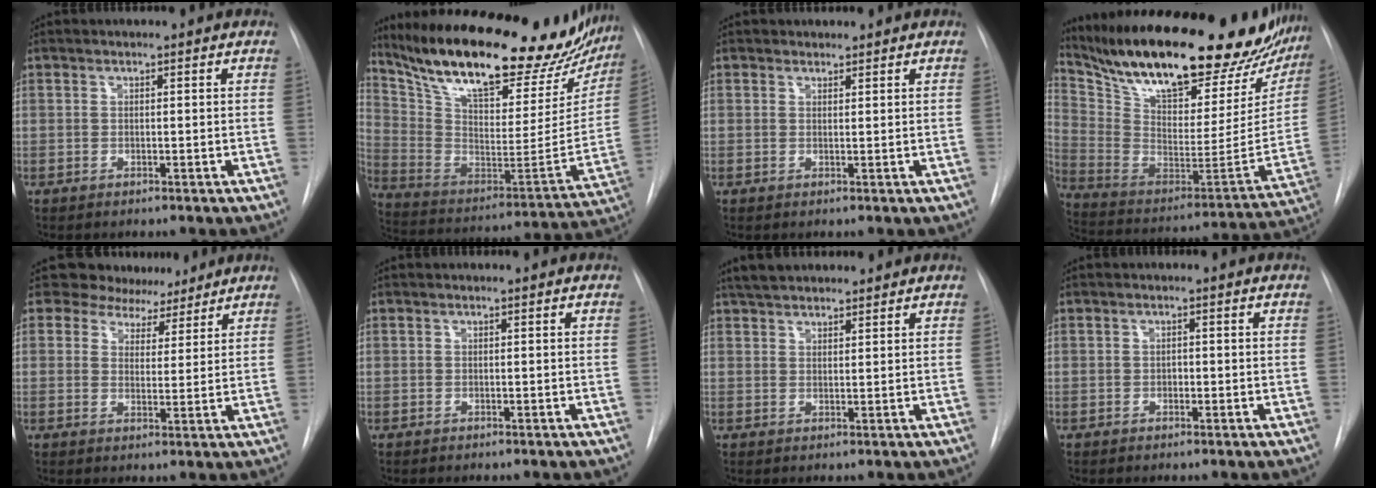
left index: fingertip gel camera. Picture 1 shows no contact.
{"total": 33.6, "force": [27.5, 9.5, 16.8], "torque": [-0.289, -0.051, 0.392]}
{"total": 1.0, "force": [0.8, 0.6, -0.2], "torque": [0.005, -0.001, 0.008]}
{"total": 35.0, "force": [28.5, 9.4, 18.0], "torque": [-0.321, -0.061, 0.407]}
{"total": 6.8, "force": [5.9, 3.5, 0.2], "torque": [0.011, -0.002, 0.077]}
{"total": 0.0}
{"total": 6.3, "force": [5.6, 1.9, 2.3], "torque": [-0.035, 0.032, 0.095]}
{"total": 0.8, "force": [-0.3, 0.6, 0.5], "torque": [-0.005, 0.001, -0.006]}